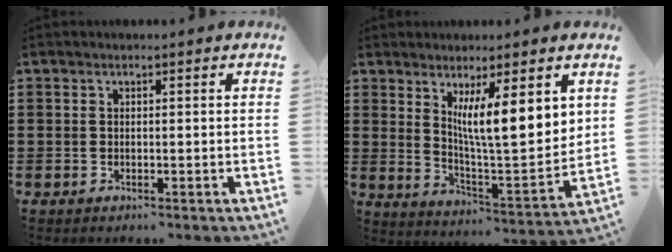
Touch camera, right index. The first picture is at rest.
{"total": 8.8, "force": [4.3, 1.0, 7.7], "torque": [-0.132, -0.033, 0.067]}